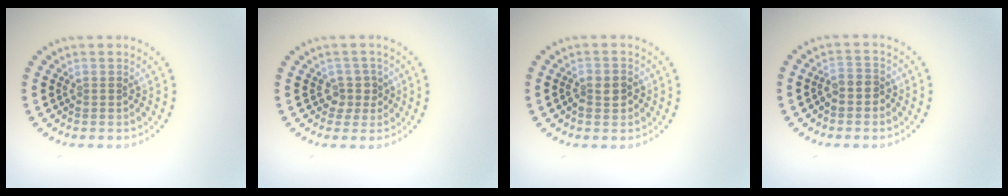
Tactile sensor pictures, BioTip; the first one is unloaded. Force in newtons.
{"total": 1.9, "press": 1.4, "slide": 1.2}
{"total": 2.0, "press": 1.9, "slide": 0.6}
{"total": 2.0, "press": 1.8, "slide": 0.9}